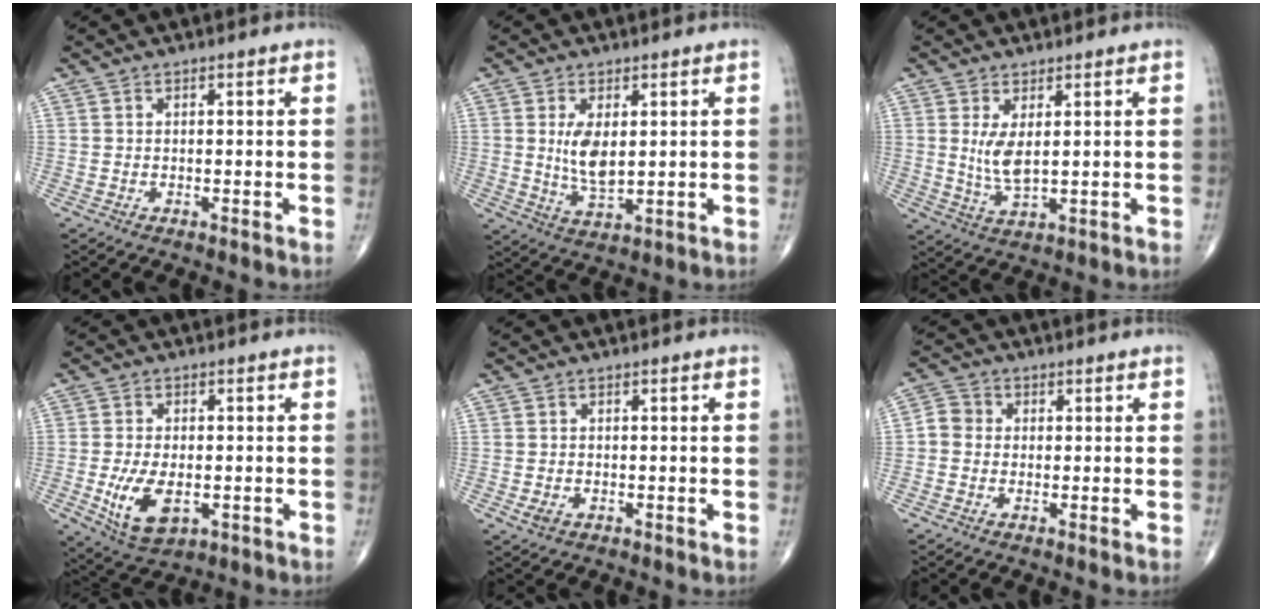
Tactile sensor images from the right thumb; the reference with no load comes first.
{"total": 6.6, "force": [1.2, 3.1, 5.7], "torque": [-0.101, -0.018, 0.031]}
{"total": 5.2, "force": [1.2, 1.9, 4.7], "torque": [-0.092, -0.020, 0.032]}
{"total": 9.6, "force": [-2.3, 5.3, 7.7], "torque": [-0.140, -0.007, -0.027]}
{"total": 2.0, "force": [-0.8, 1.4, 1.3], "torque": [-0.023, 0.001, -0.011]}
{"total": 3.4, "force": [-0.3, 3.1, 1.4], "torque": [-0.013, 0.009, -0.016]}